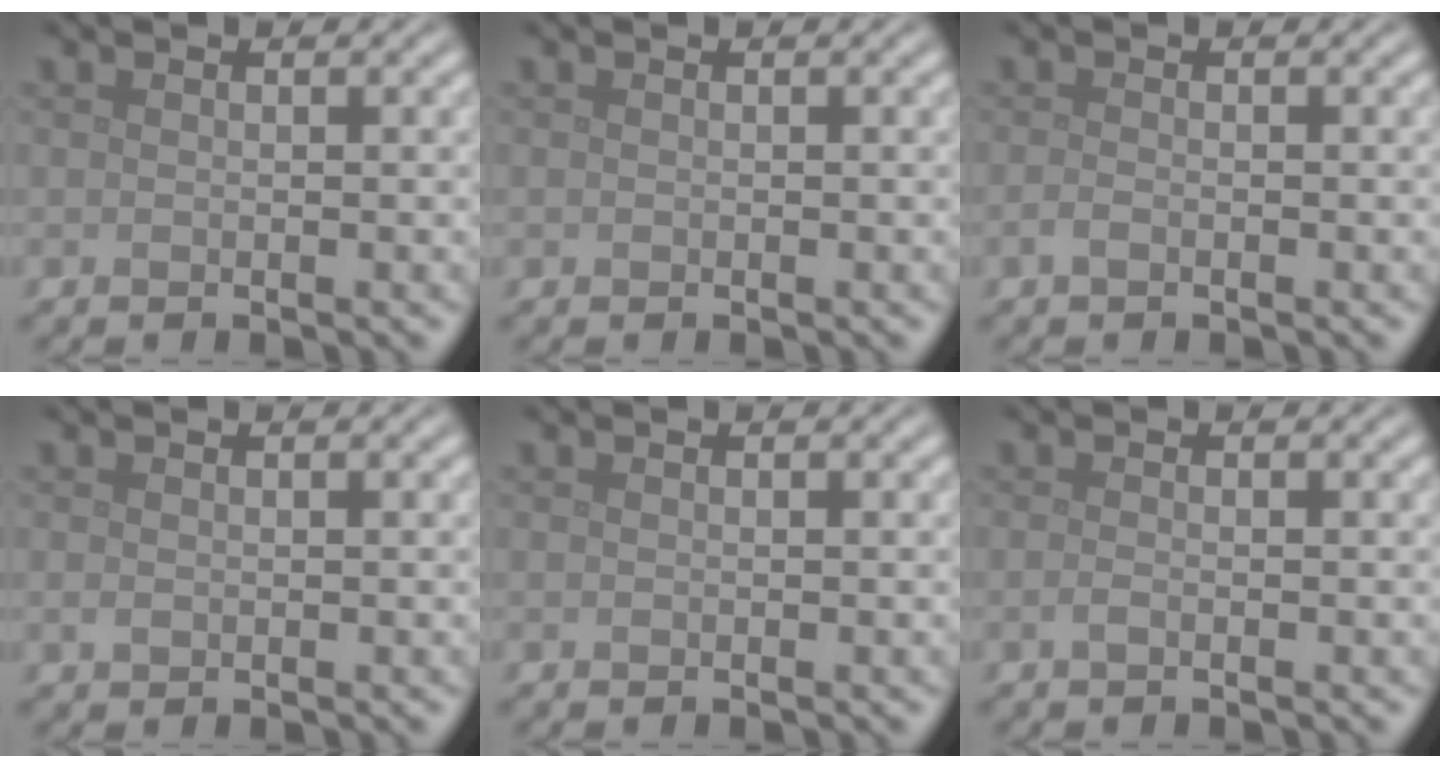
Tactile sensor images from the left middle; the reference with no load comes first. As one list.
[{"total": 0.0}, {"total": 0.7, "force": [-0.4, 0.3, 0.5], "torque": [-0.012, -0.002, -0.010]}, {"total": 0.5, "force": [0.0, 0.4, 0.3], "torque": [-0.006, -0.003, 0.000]}, {"total": 0.0}, {"total": 0.7, "force": [-0.3, 0.2, 0.5], "torque": [-0.012, -0.002, -0.008]}]